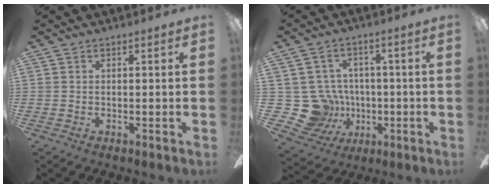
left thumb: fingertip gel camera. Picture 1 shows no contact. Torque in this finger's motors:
{"motor_torque": [-0.32, 0.45, -0.08, -0.15, 0.00]}